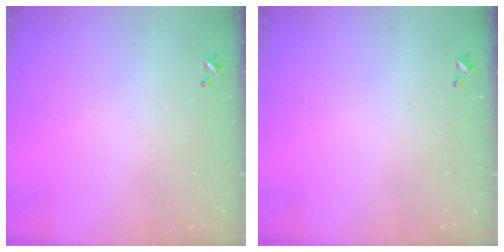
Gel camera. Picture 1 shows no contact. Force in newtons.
{"total": 0.0}